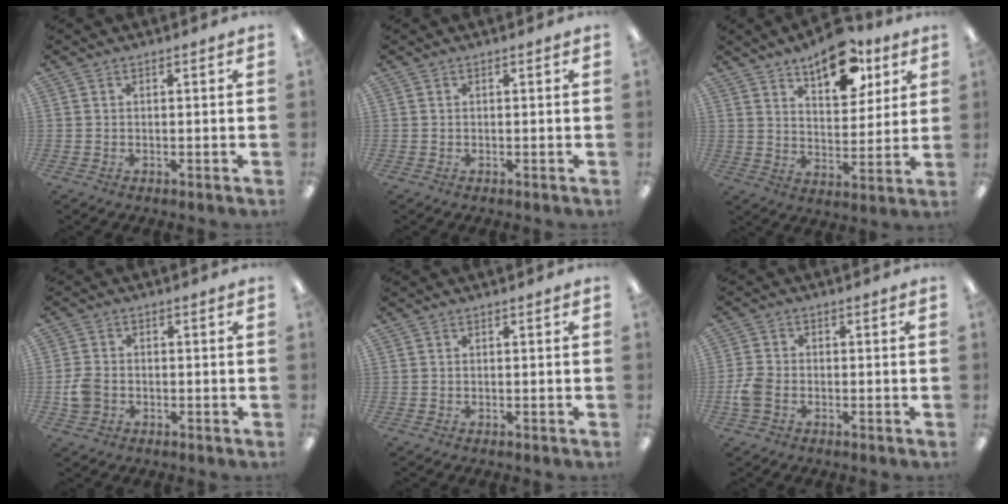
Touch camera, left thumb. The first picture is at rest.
{"total": 0.0}
{"total": 13.7, "force": [9.4, 6.7, 7.3], "torque": [-0.088, -0.049, 0.160]}
{"total": 4.7, "force": [-1.1, 3.7, 2.6], "torque": [-0.049, 0.008, -0.018]}
{"total": 0.0}
{"total": 4.7, "force": [-1.5, 3.3, 3.0], "torque": [-0.061, 0.008, -0.028]}